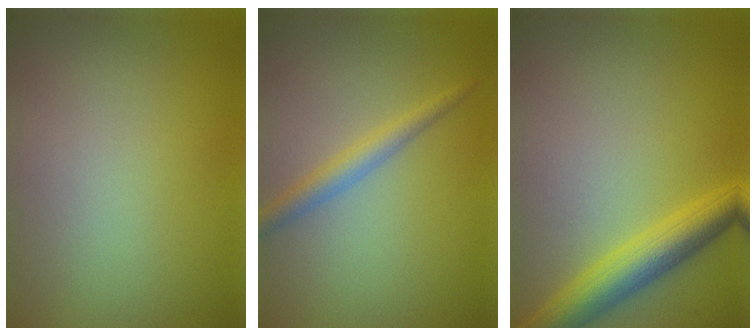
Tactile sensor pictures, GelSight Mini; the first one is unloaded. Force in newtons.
{"total": 2.2, "press": 2.2, "slide": 0.0}
{"total": 4.8, "press": 4.8, "slide": 0.1}